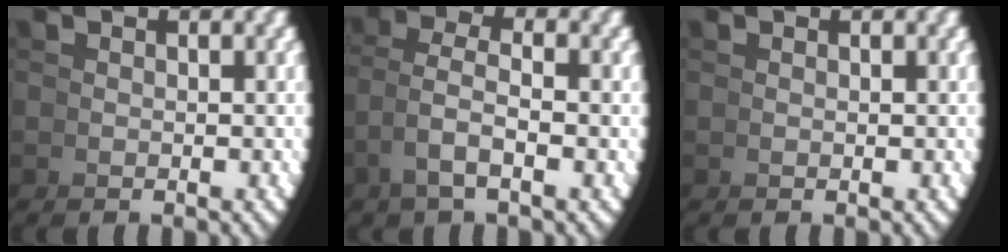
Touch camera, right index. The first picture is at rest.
{"total": 2.5, "force": [0.5, 0.3, 2.4], "torque": [-0.052, -0.002, 0.015]}
{"total": 0.0}